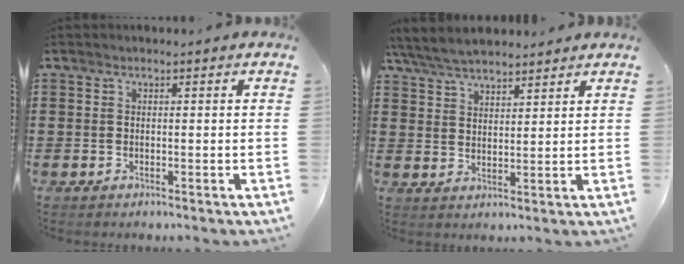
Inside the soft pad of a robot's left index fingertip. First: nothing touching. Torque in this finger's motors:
{"motor_torque": [1.16, -0.97, 0.19, 0.21]}